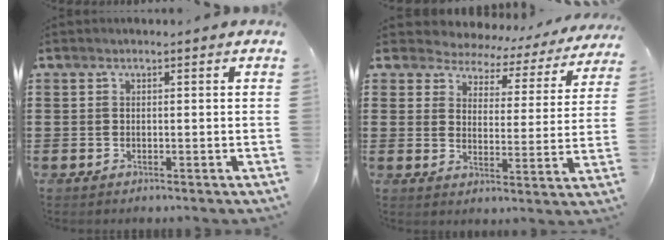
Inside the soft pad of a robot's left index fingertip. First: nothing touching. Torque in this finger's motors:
{"motor_torque": [2.14, 0.00, 0.02, -0.08]}